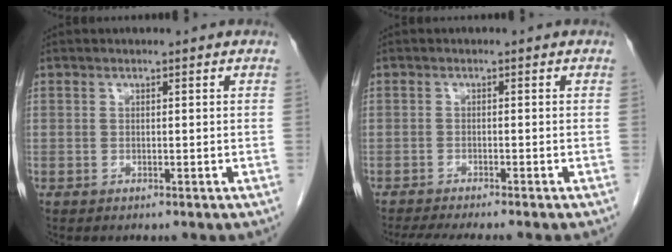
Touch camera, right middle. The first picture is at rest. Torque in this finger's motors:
{"motor_torque": [0.38, -0.28, 0.08, 0.02]}